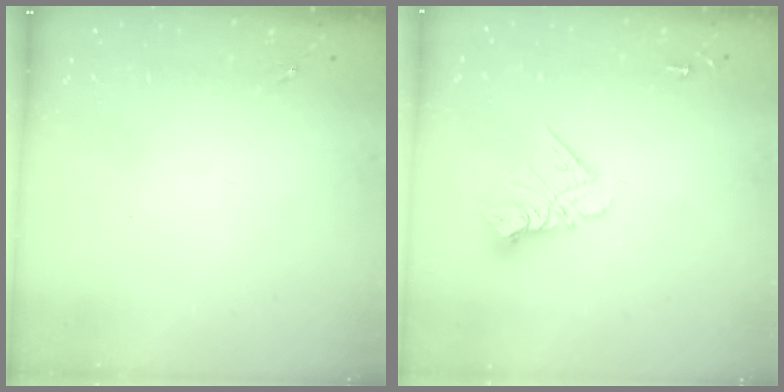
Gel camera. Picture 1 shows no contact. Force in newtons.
{"total": 9.8, "press": 9.7, "slide": 0.8}